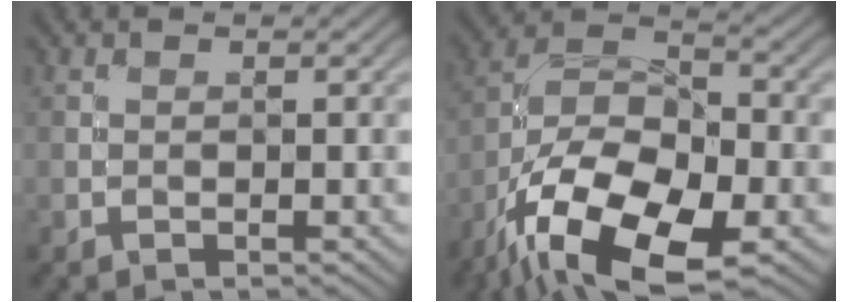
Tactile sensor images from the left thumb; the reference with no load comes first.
{"total": 16.3, "force": [-9.3, 7.2, 11.3], "torque": [-0.224, -0.021, -0.178]}